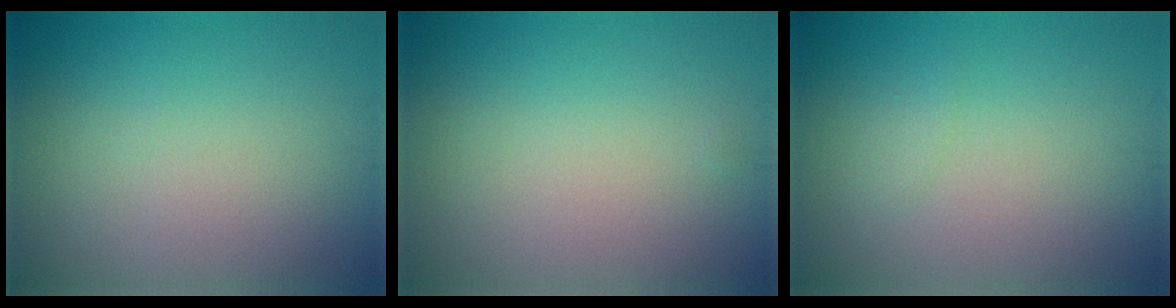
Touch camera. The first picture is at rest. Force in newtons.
{"total": 0.0}
{"total": 0.6, "press": 0.6, "slide": 0.0}